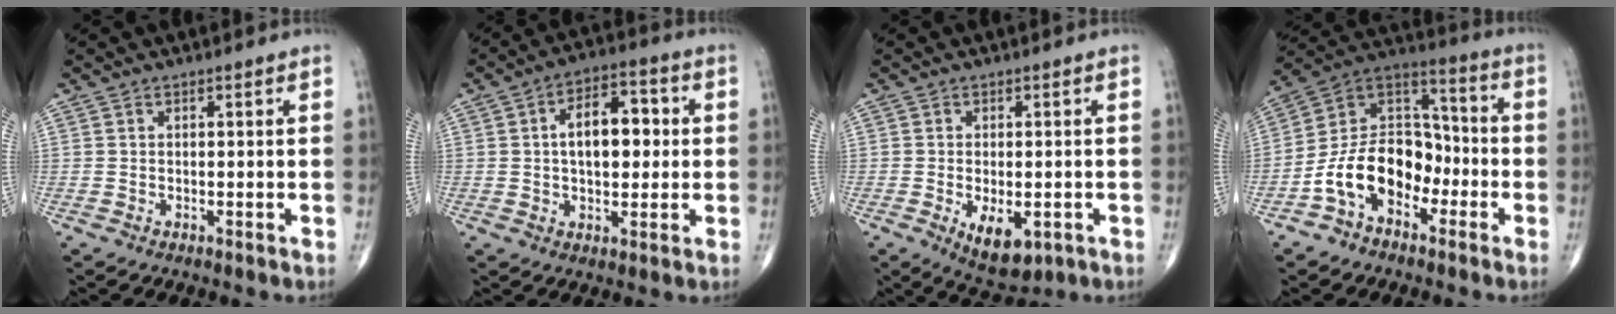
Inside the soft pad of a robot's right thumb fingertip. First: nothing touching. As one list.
[{"total": 11.0, "force": [1.1, 6.2, 9.0], "torque": [-0.114, 0.016, 0.014]}, {"total": 7.5, "force": [-2.3, 3.8, 6.1], "torque": [-0.085, -0.006, -0.023]}, {"total": 15.3, "force": [-5.8, 10.3, 9.7], "torque": [-0.142, 0.070, -0.116]}]